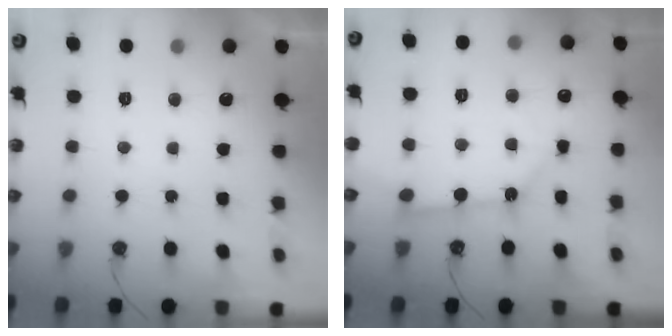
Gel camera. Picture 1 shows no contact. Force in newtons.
{"total": 11.4, "press": 11.3, "slide": 1.0}